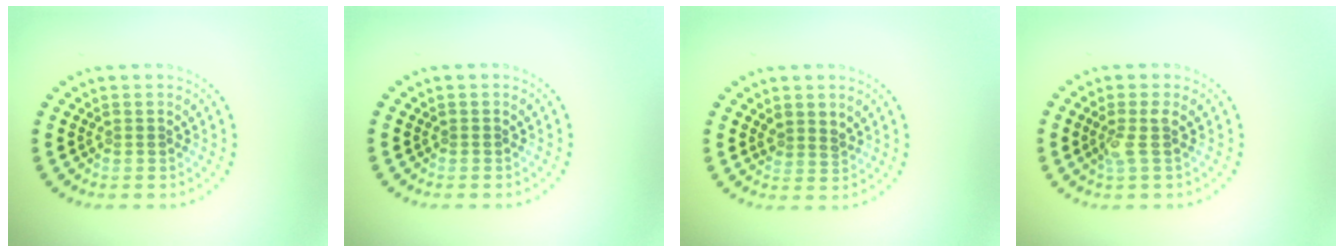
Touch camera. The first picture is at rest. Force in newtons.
{"total": 0.0}
{"total": 1.5, "press": 1.1, "slide": 0.9}
{"total": 1.8, "press": 1.4, "slide": 1.1}